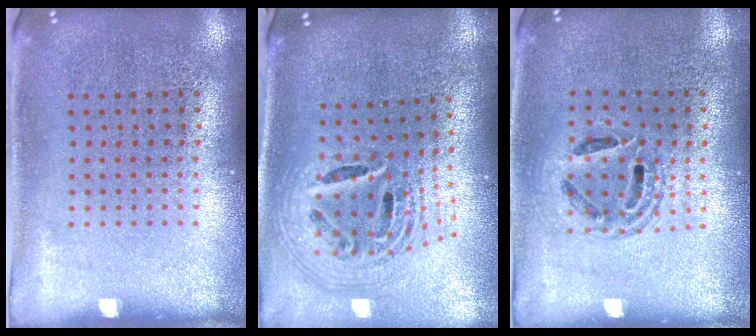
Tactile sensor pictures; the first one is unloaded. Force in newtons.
{"total": 2.5, "press": 1.8, "slide": 1.7}
{"total": 1.4, "press": 1.2, "slide": 0.7}